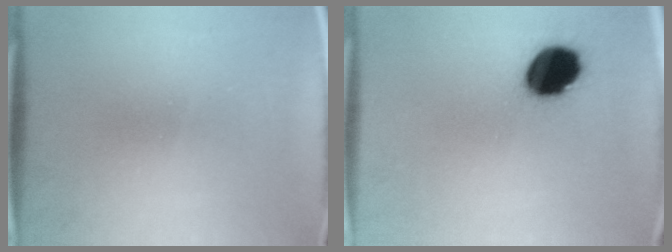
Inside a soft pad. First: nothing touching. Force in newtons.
{"total": 11.7}